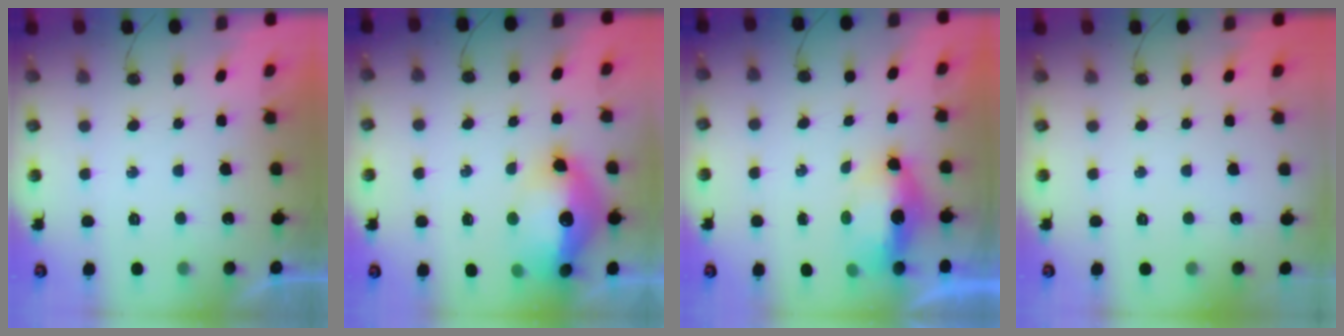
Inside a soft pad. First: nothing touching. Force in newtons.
{"total": 21.4, "press": 17.2, "slide": 12.7}
{"total": 6.7, "press": 6.7, "slide": 0.8}
{"total": 0.0}